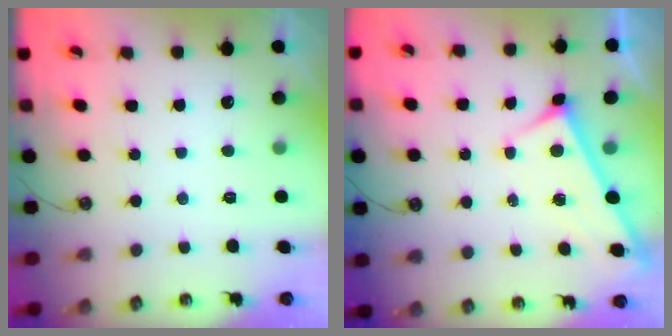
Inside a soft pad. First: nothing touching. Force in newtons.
{"total": 3.0, "press": 3.0, "slide": 0.3}